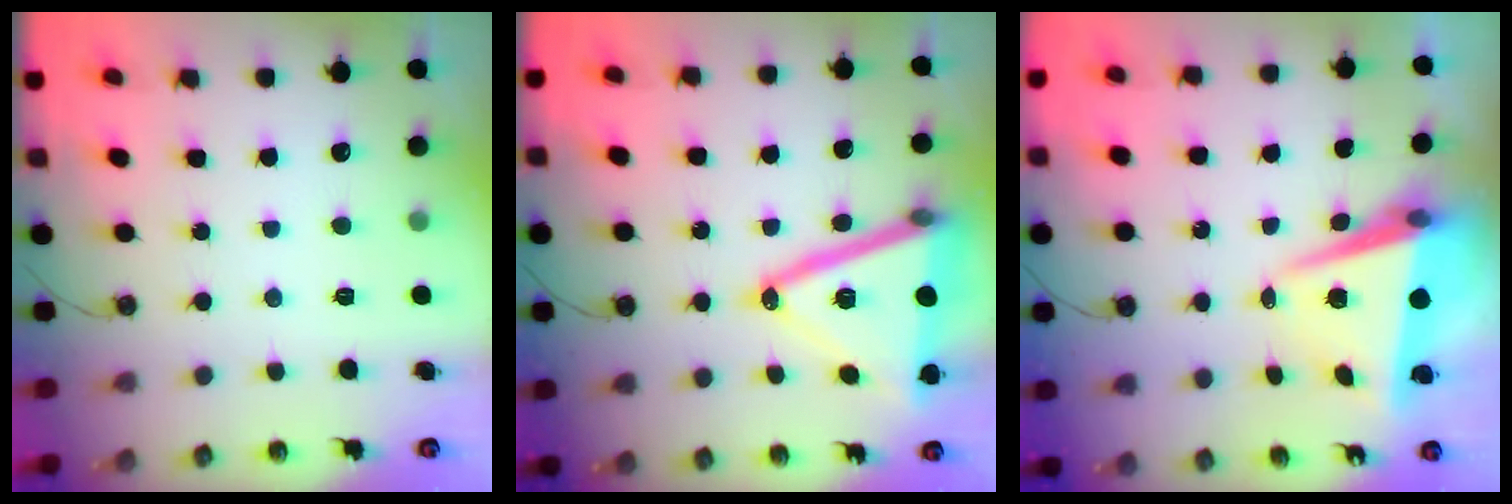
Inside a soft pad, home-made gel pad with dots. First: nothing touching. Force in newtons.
{"total": 21.4, "press": 21.0, "slide": 3.7}
{"total": 8.2, "press": 7.9, "slide": 2.1}